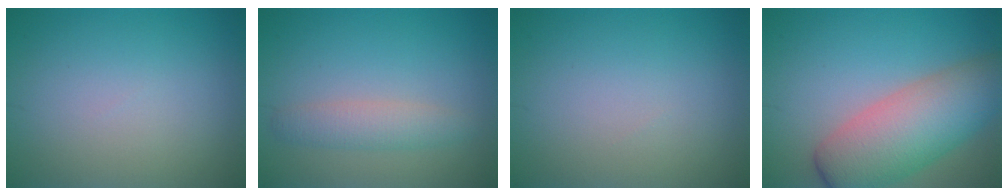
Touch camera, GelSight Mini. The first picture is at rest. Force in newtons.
{"total": 2.4, "press": 2.4, "slide": 0.0}
{"total": 0.0}
{"total": 8.5, "press": 8.5, "slide": 0.3}